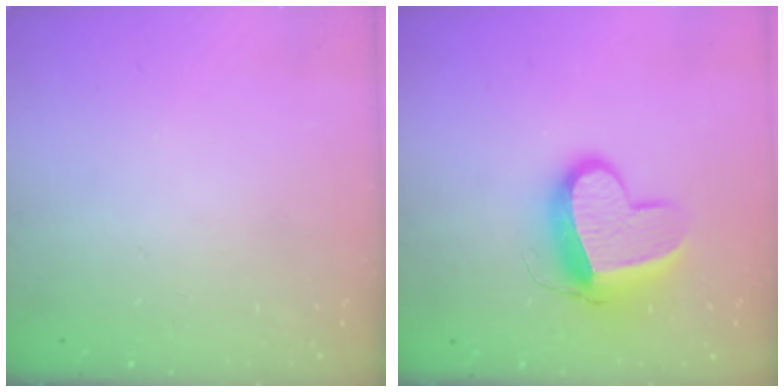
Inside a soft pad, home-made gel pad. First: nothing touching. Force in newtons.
{"total": 13.4, "press": 13.3, "slide": 1.3}